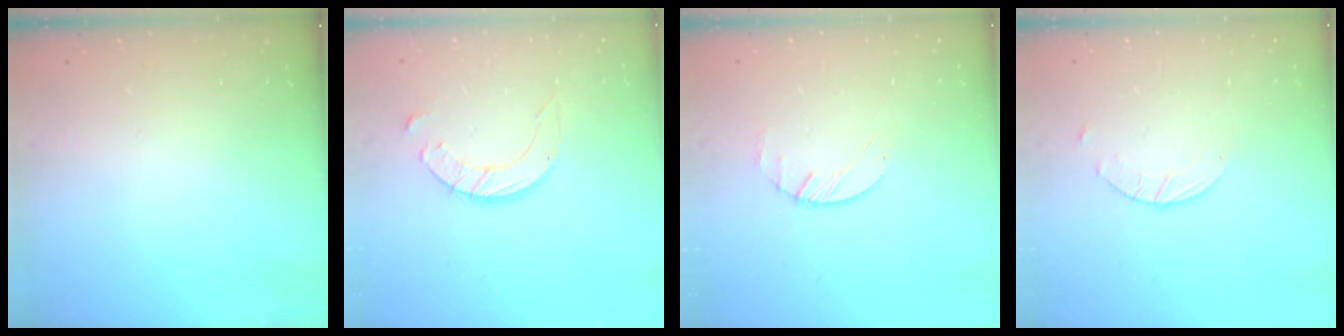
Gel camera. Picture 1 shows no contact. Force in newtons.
{"total": 9.7, "press": 9.6, "slide": 0.8}
{"total": 1.4, "press": 1.3, "slide": 0.2}
{"total": 2.0, "press": 2.0, "slide": 0.3}